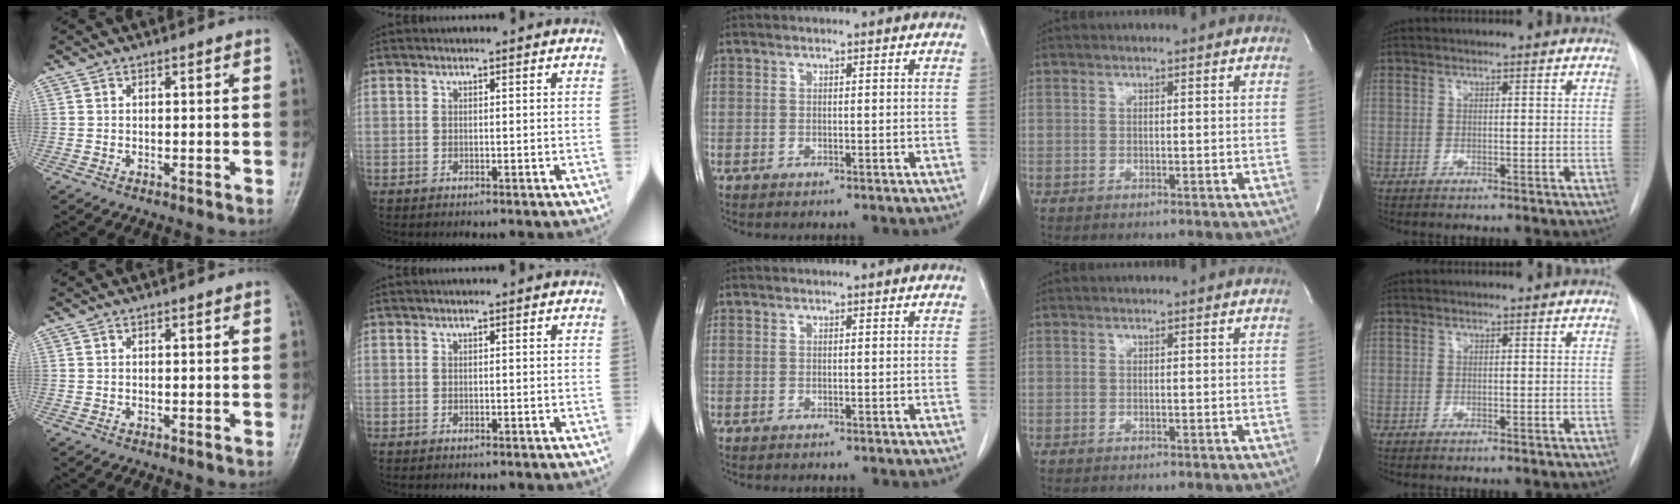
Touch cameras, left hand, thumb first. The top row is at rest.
{}